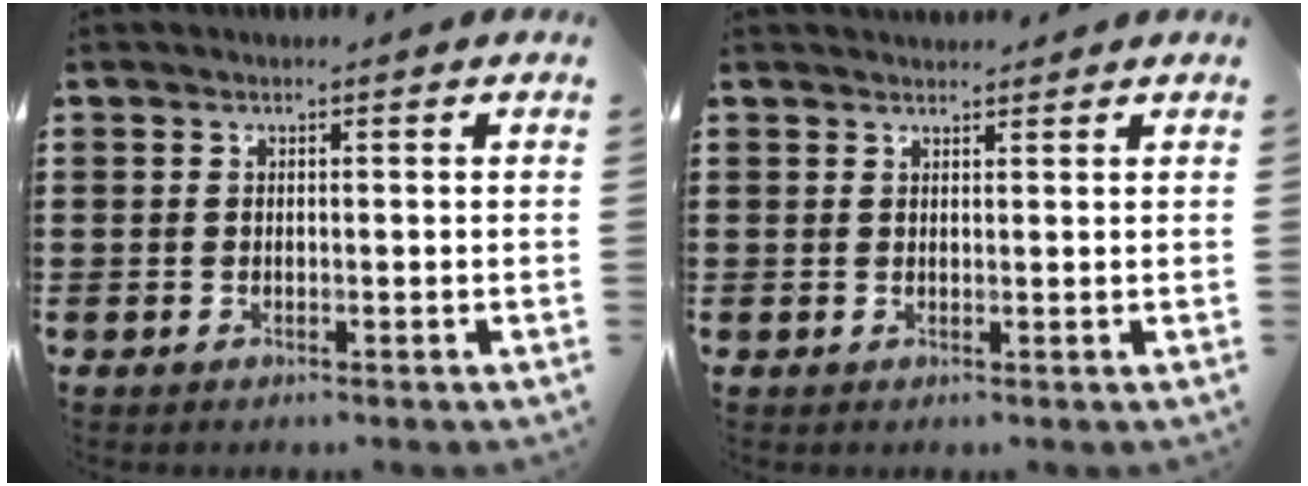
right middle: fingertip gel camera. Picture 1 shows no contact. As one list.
[{"total": 1.4, "force": [1.4, 0.2, 0.0], "torque": [0.005, -0.001, 0.024]}]